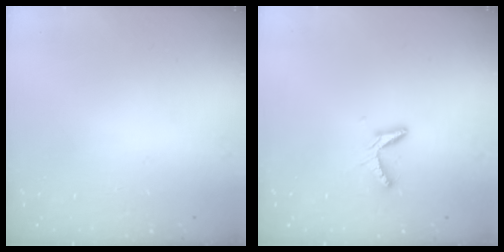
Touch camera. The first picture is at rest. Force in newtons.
{"total": 5.1, "press": 5.1, "slide": 0.4}